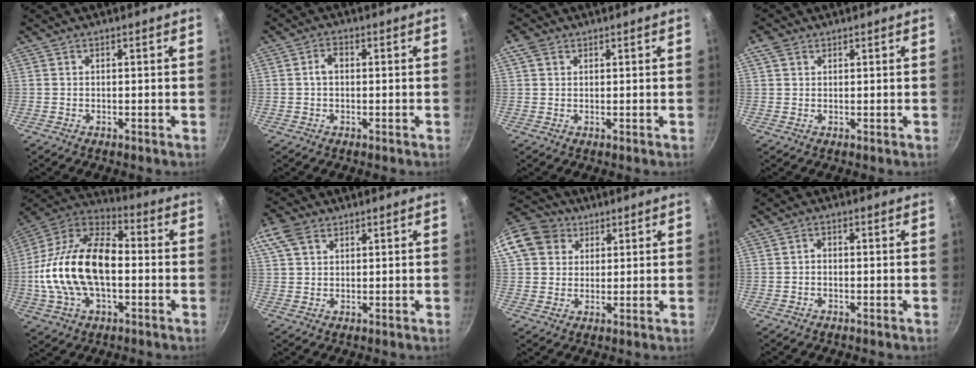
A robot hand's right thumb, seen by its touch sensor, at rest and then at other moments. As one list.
[{"total": 2.6, "force": [0.0, 1.8, 1.9], "torque": [-0.030, 0.010, -0.002]}, {"total": 2.8, "force": [1.3, 2.0, 1.5], "torque": [-0.026, 0.002, 0.022]}, {"total": 2.6, "force": [1.3, 1.8, 1.3], "torque": [-0.022, 0.001, 0.023]}, {"total": 22.9, "force": [-1.9, 13.4, 18.5], "torque": [-0.338, 0.041, -0.046]}, {"total": 6.1, "force": [3.0, 4.0, 3.4], "torque": [-0.065, 0.006, 0.054]}, {"total": 13.7, "force": [5.3, 11.3, 5.6], "torque": [-0.114, 0.025, 0.088]}, {"total": 1.3, "force": [-0.5, 0.8, 0.8], "torque": [-0.016, 0.009, -0.011]}]